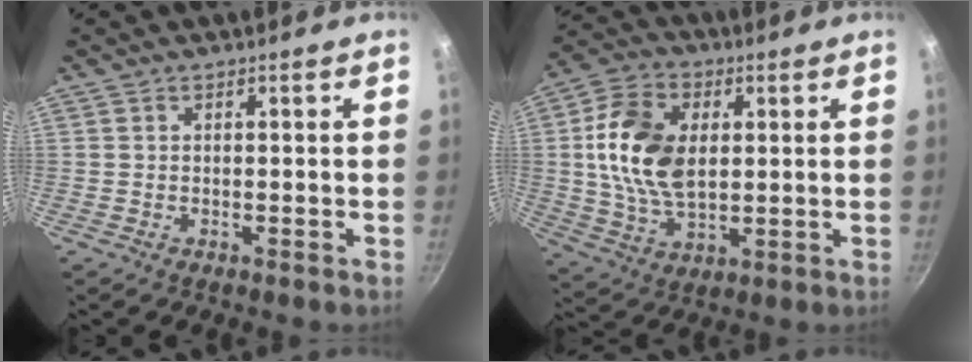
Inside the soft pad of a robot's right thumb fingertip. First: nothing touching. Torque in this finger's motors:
{"motor_torque": [0.29, 1.10, 1.51, -0.03, 0.34]}